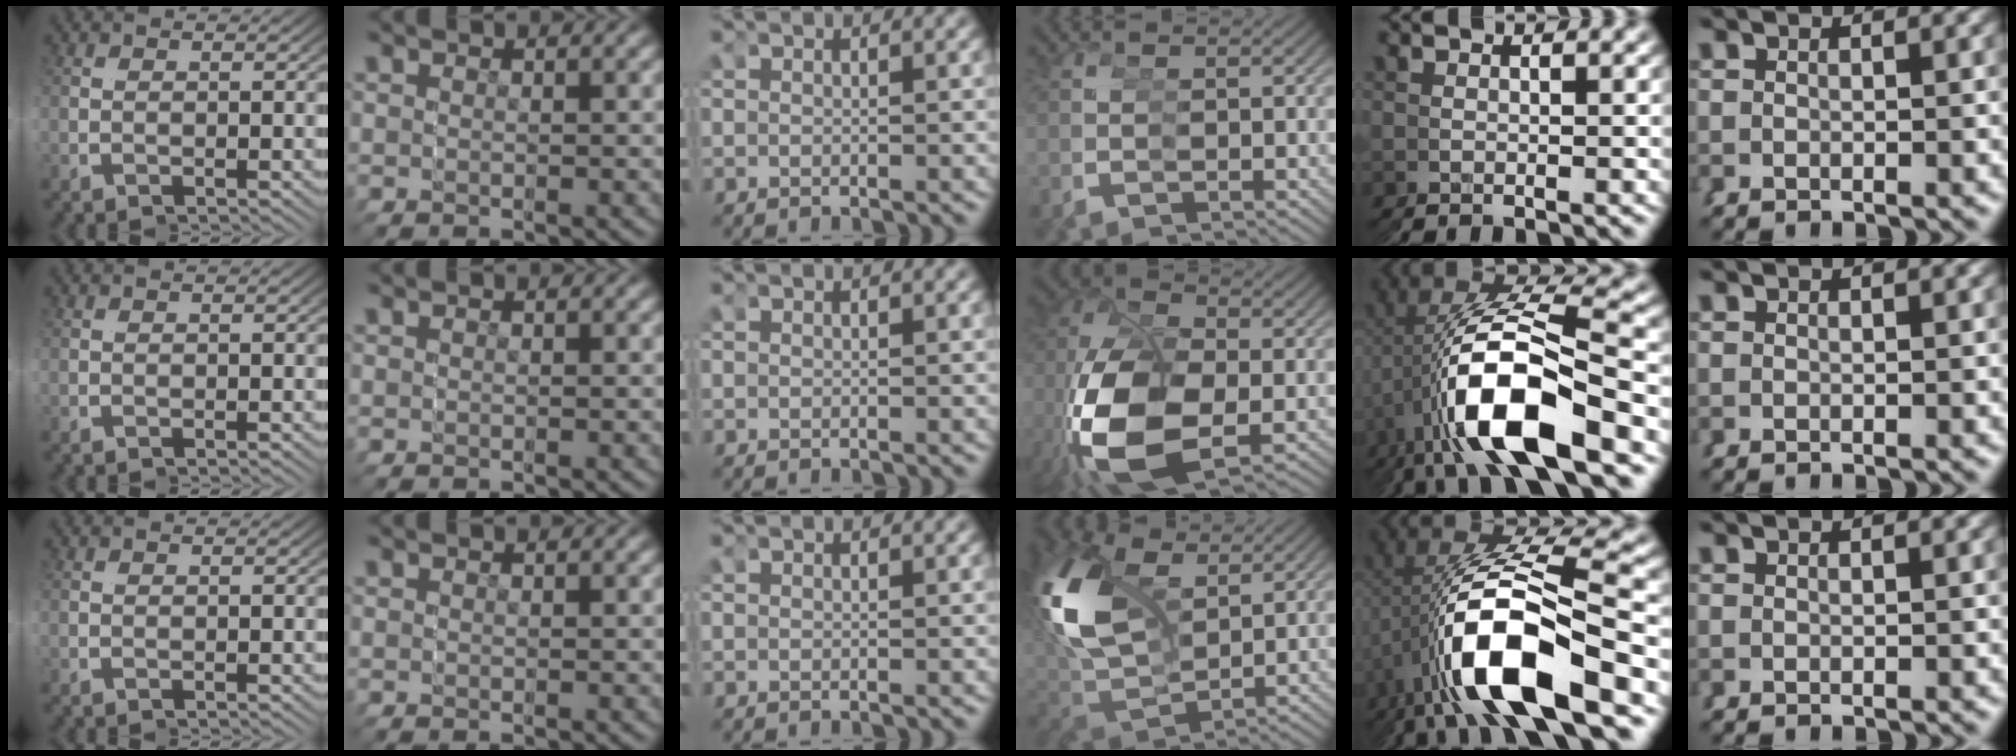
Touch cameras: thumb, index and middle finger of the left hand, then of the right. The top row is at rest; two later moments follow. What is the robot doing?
{"motion": "grasp_and_lifting", "object": "markers"}